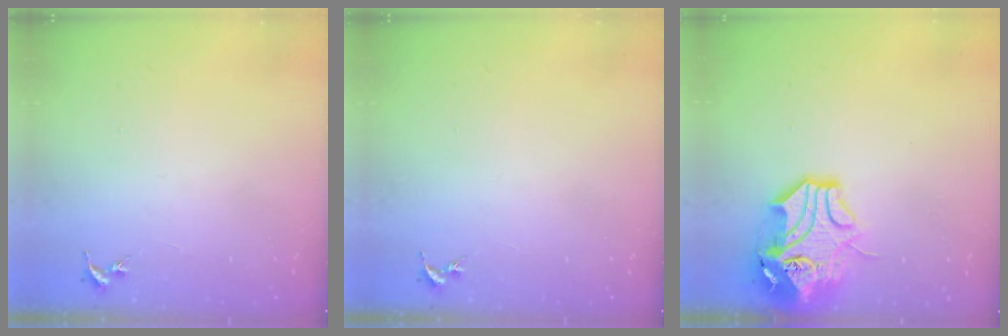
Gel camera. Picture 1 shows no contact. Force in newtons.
{"total": 0.0}
{"total": 14.5, "press": 14.3, "slide": 1.9}